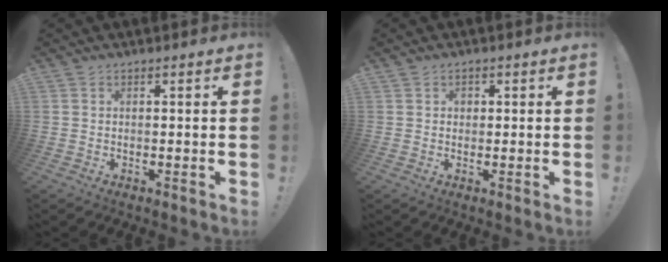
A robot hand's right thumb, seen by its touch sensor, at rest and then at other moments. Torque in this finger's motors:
{"motor_torque": [-0.06, 0.27, -0.28, 0.02, -0.02]}